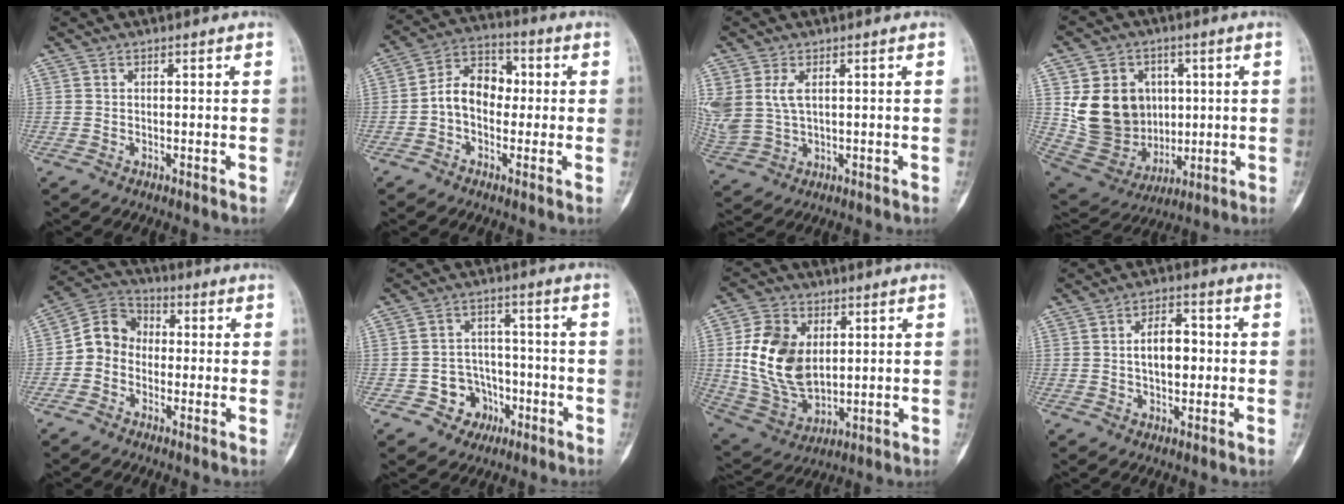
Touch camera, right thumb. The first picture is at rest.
{"total": 9.3, "force": [-0.5, 6.7, 6.3], "torque": [-0.080, 0.034, -0.023]}
{"total": 7.9, "force": [2.1, 4.9, 5.9], "torque": [-0.143, 0.000, 0.058]}
{"total": 16.7, "force": [2.6, 14.2, 8.5], "torque": [-0.118, -0.007, 0.077]}
{"total": 8.2, "force": [-1.1, 7.2, 3.8], "torque": [-0.050, 0.035, -0.037]}
{"total": 7.6, "force": [-3.3, 6.6, 1.9], "torque": [0.017, 0.036, -0.046]}
{"total": 18.4, "force": [1.8, 11.4, 14.3], "torque": [-0.269, -0.013, 0.046]}
{"total": 7.6, "force": [0.4, 4.4, 6.2], "torque": [-0.081, 0.014, 0.004]}